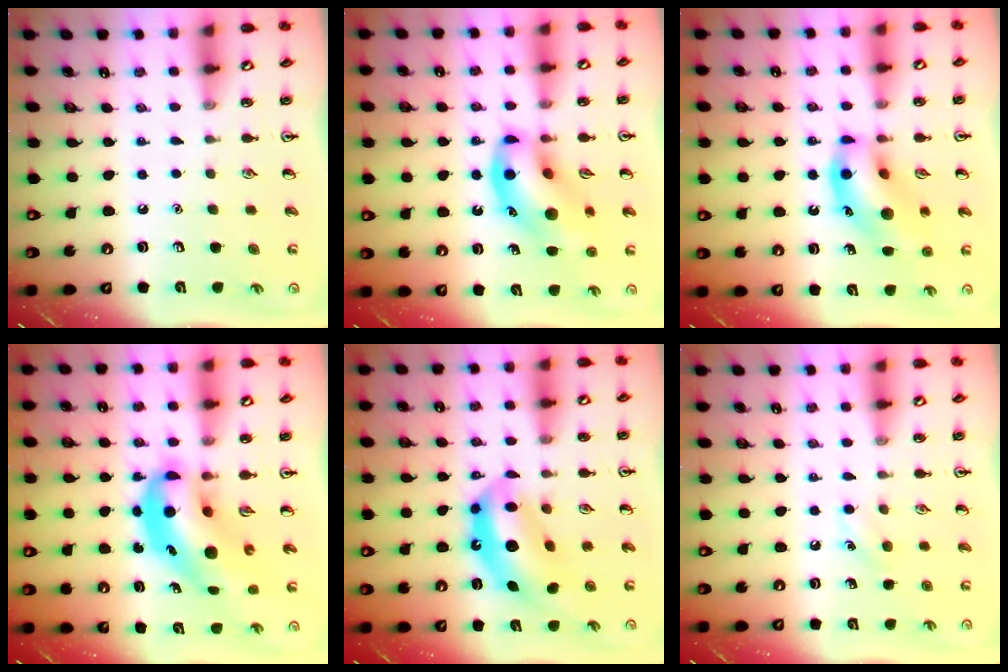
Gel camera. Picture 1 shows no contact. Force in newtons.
{"total": 15.8, "press": 15.6, "slide": 2.6}
{"total": 14.8, "press": 14.5, "slide": 2.9}
{"total": 11.7, "press": 11.1, "slide": 3.6}
{"total": 12.9, "press": 12.2, "slide": 4.0}
{"total": 6.5, "press": 6.3, "slide": 1.7}